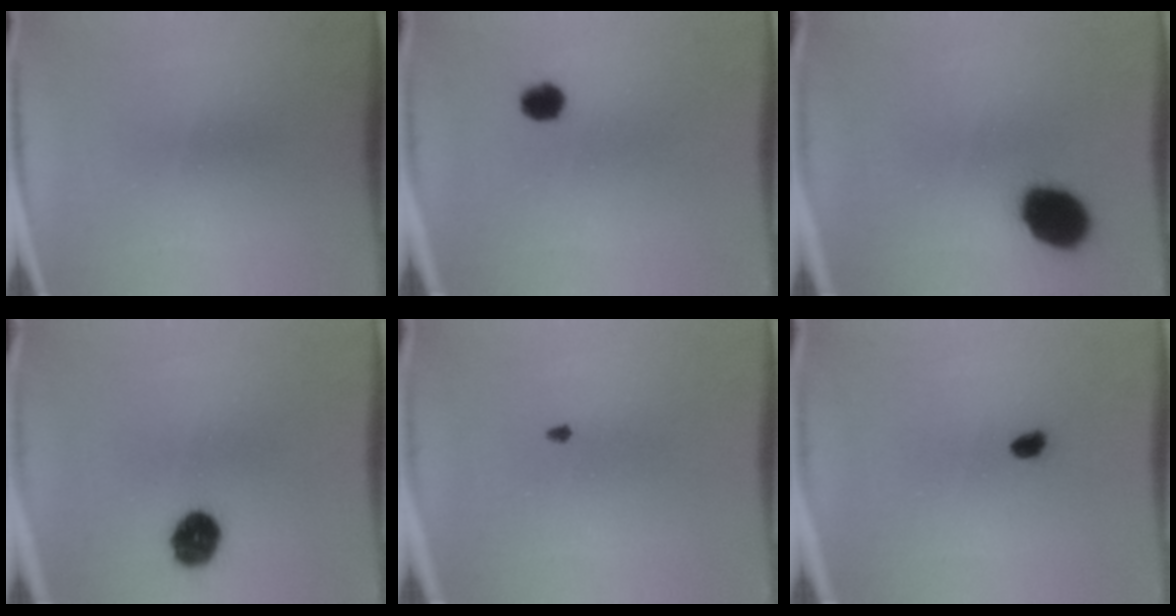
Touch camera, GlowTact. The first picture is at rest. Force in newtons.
{"total": 3.1}
{"total": 12.6}
{"total": 7.1}
{"total": 0.7}
{"total": 3.0}